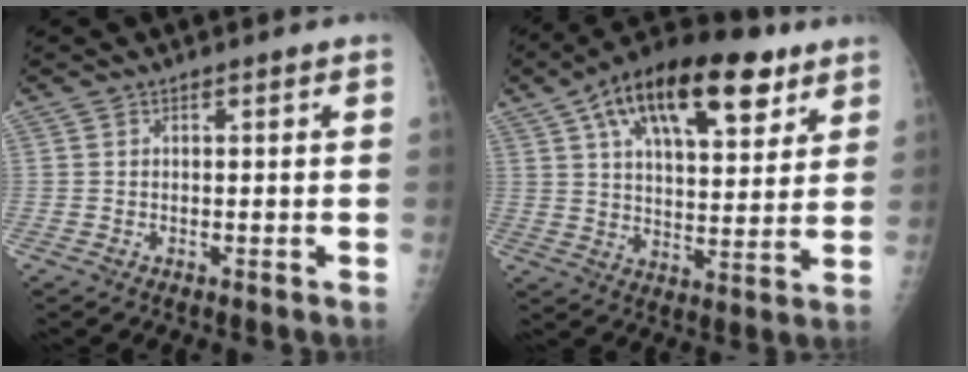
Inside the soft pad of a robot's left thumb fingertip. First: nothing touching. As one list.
[{"total": 21.6, "force": [11.1, 9.6, 15.8], "torque": [-0.230, -0.014, 0.180]}]